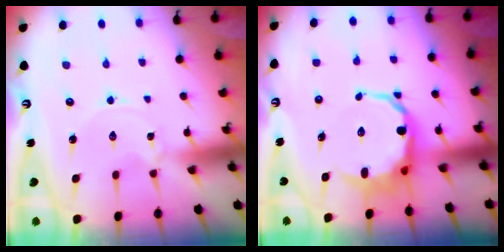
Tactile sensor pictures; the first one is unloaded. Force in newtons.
{"total": 9.7, "press": 9.3, "slide": 2.8}